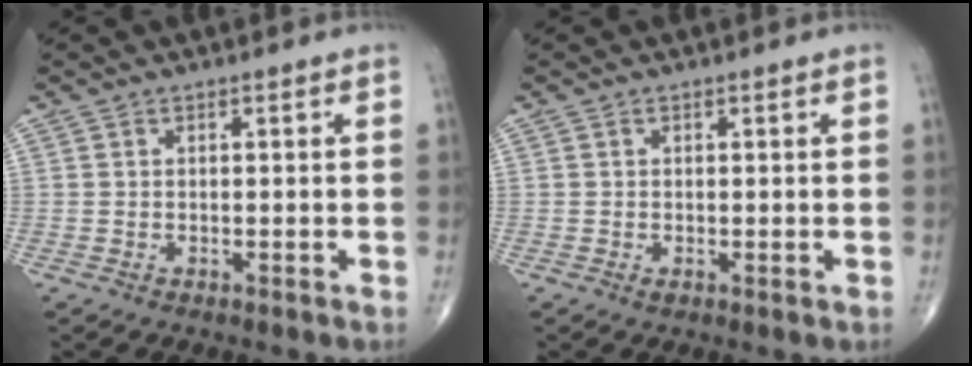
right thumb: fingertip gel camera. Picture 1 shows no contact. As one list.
[{"total": 0.8, "force": [0.0, 0.3, 0.7], "torque": [-0.010, -0.003, -0.001]}]